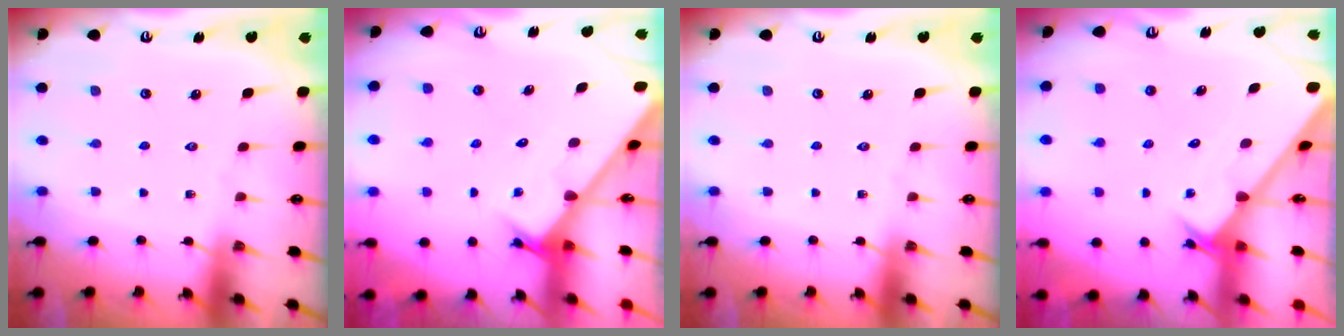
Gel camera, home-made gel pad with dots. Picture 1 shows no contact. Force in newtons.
{"total": 2.6, "press": 2.6, "slide": 0.2}
{"total": 0.0}
{"total": 2.4, "press": 2.4, "slide": 0.2}